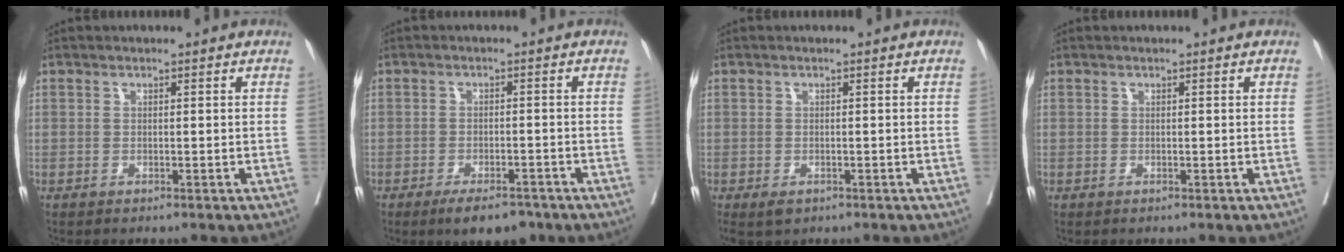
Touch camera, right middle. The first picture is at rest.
{"total": 5.8, "force": [-4.3, 2.0, 3.3], "torque": [-0.051, -0.004, -0.065]}
{"total": 2.2, "force": [-1.3, 1.3, 1.3], "torque": [-0.021, -0.004, -0.013]}
{"total": 0.0}